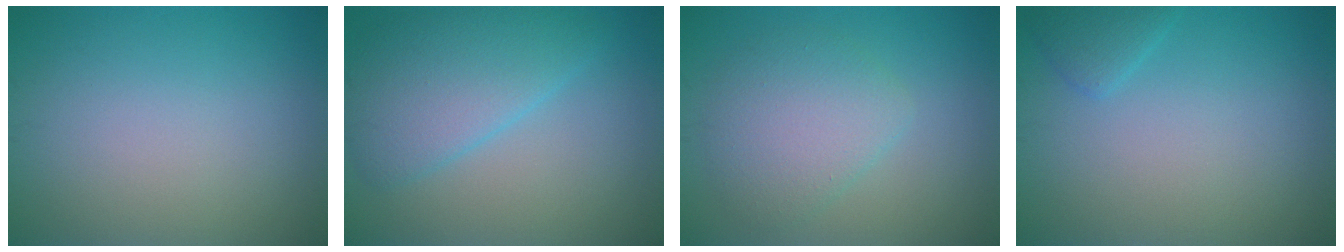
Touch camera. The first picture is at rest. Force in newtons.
{"total": 5.2, "press": 5.2, "slide": 0.1}
{"total": 3.9, "press": 3.9, "slide": 0.2}
{"total": 1.4, "press": 1.4, "slide": 0.1}